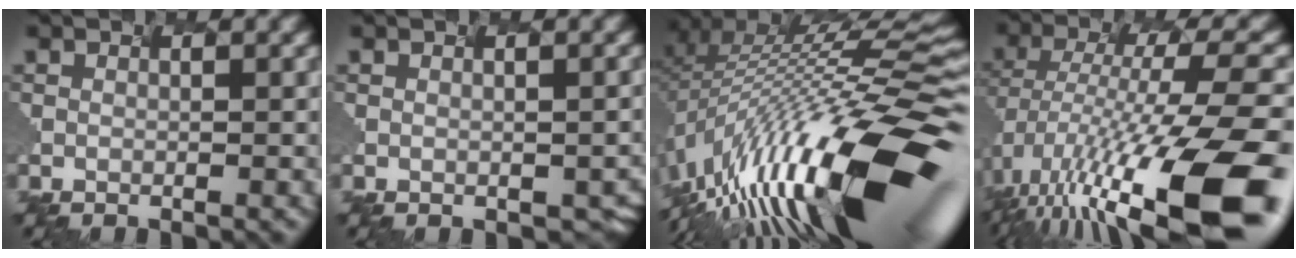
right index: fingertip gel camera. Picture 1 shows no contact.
{"total": 2.6, "force": [-0.9, 1.3, 2.1], "torque": [-0.012, 0.000, 0.027]}
{"total": 17.6, "force": [-6.3, 4.7, 15.8], "torque": [-0.260, 0.013, -0.101]}
{"total": 14.5, "force": [-5.8, 3.6, 12.8], "torque": [-0.231, 0.007, -0.078]}